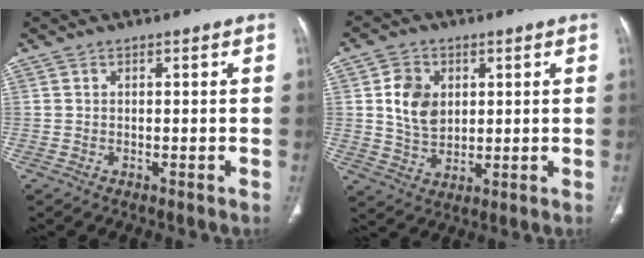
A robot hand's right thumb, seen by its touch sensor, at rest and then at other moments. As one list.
[{"total": 8.3, "force": [1.9, 6.4, 4.9], "torque": [-0.066, -0.012, 0.039]}]